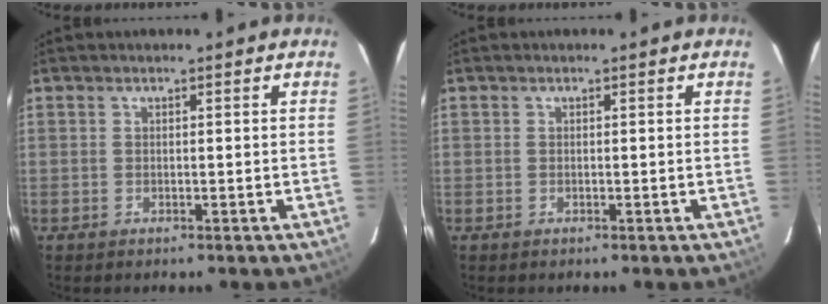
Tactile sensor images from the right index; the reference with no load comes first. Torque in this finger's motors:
{"motor_torque": [-0.06, -0.03, 0.01, 0.01]}